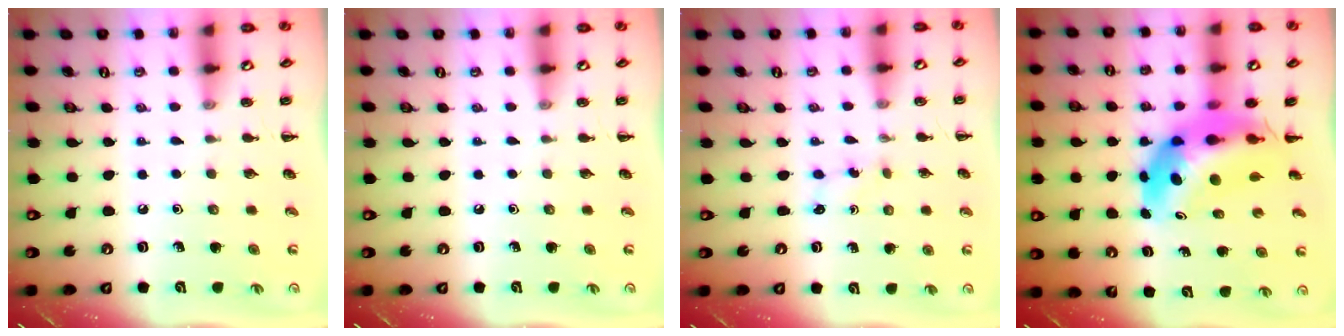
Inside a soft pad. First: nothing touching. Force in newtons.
{"total": 0.0}
{"total": 1.7, "press": 1.5, "slide": 0.6}
{"total": 9.8, "press": 9.3, "slide": 3.3}